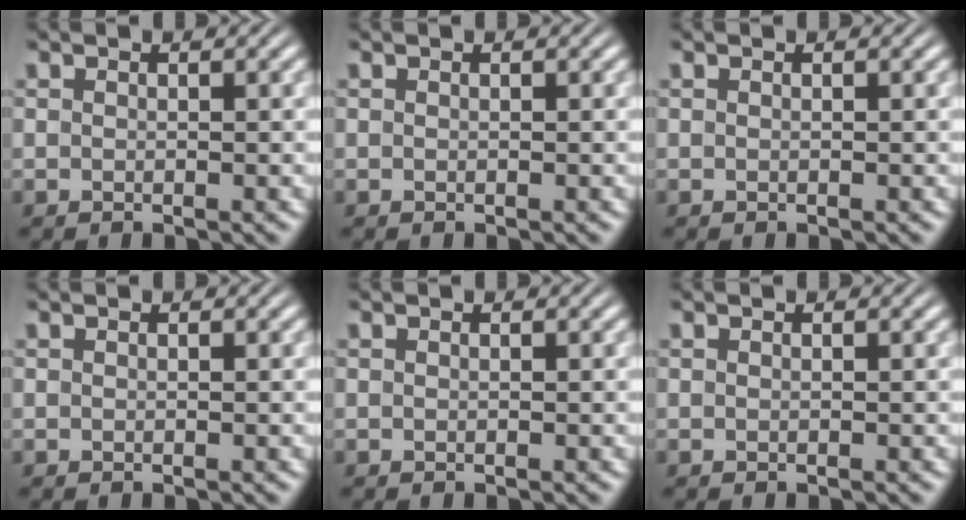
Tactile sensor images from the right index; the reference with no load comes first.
{"total": 0.0}
{"total": 0.0}
{"total": 0.0}
{"total": 0.0}
{"total": 0.0}